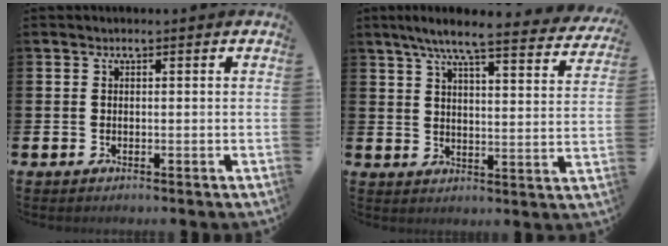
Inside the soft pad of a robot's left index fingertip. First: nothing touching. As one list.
[{"total": 7.3, "force": [6.5, 0.5, 3.4], "torque": [-0.072, -0.041, 0.107]}]